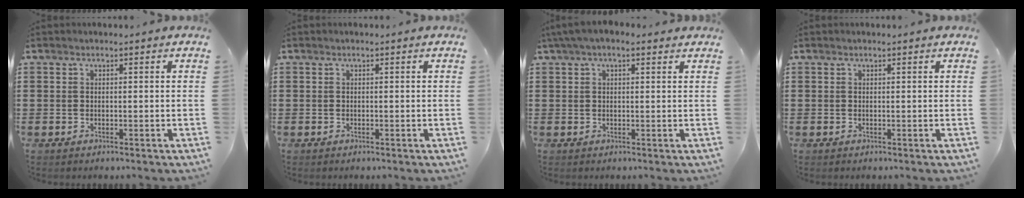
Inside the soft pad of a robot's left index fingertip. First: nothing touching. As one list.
[{"total": 0.0}, {"total": 2.8, "force": [1.5, 1.5, 1.8], "torque": [-0.041, 0.009, 0.026]}, {"total": 0.0}]